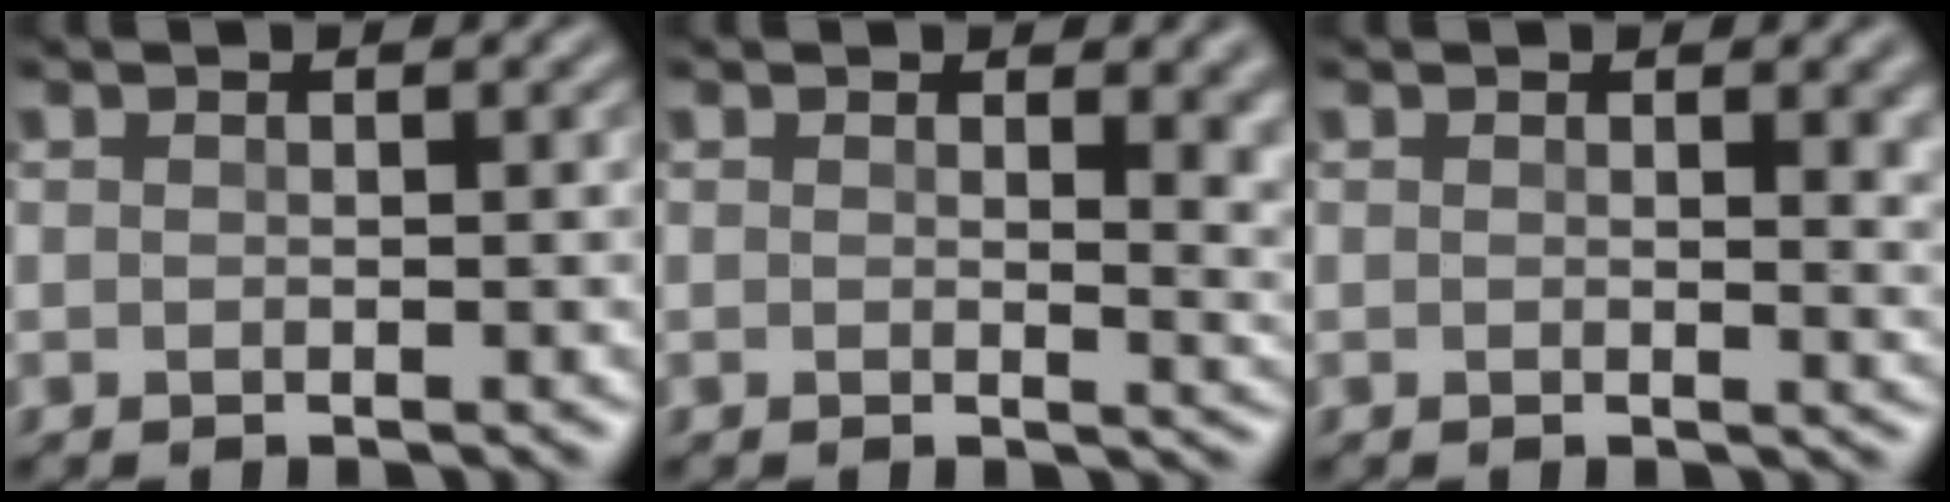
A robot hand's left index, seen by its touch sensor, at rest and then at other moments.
{"total": 4.3, "force": [1.3, 1.9, 3.6], "torque": [-0.026, -0.010, 0.023]}
{"total": 2.8, "force": [0.8, 0.9, 2.5], "torque": [-0.019, 0.001, 0.011]}